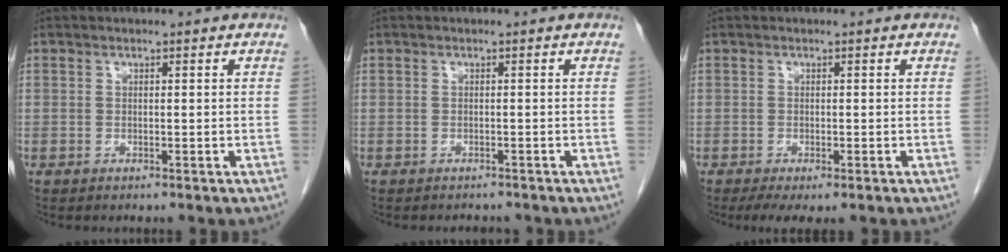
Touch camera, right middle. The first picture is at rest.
{"total": 2.9, "force": [-2.6, 1.1, 0.6], "torque": [-0.009, -0.003, -0.031]}
{"total": 4.4, "force": [-3.0, 1.5, 2.9], "torque": [-0.045, -0.010, -0.044]}